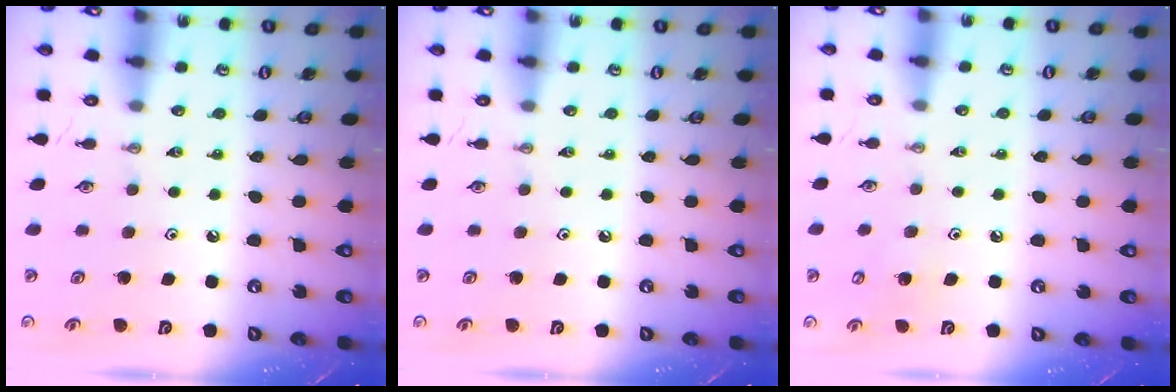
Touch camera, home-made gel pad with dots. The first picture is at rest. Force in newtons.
{"total": 0.0}
{"total": 5.1, "press": 5.1, "slide": 0.6}